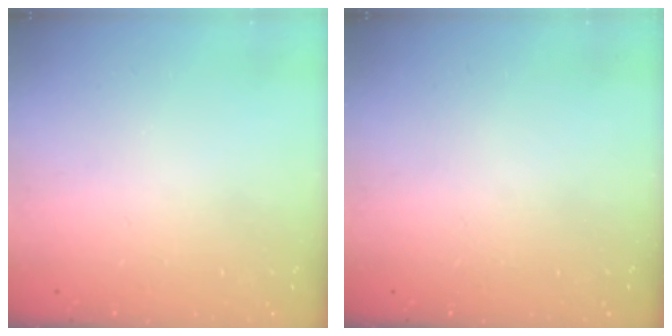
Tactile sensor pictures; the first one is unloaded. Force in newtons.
{"total": 0.0}